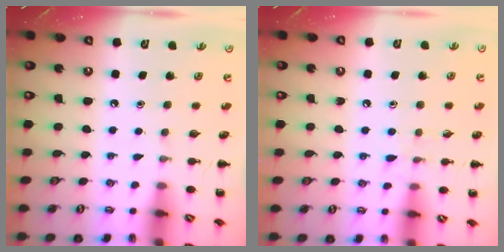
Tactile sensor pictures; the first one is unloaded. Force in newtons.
{"total": 6.9, "press": 6.7, "slide": 1.9}